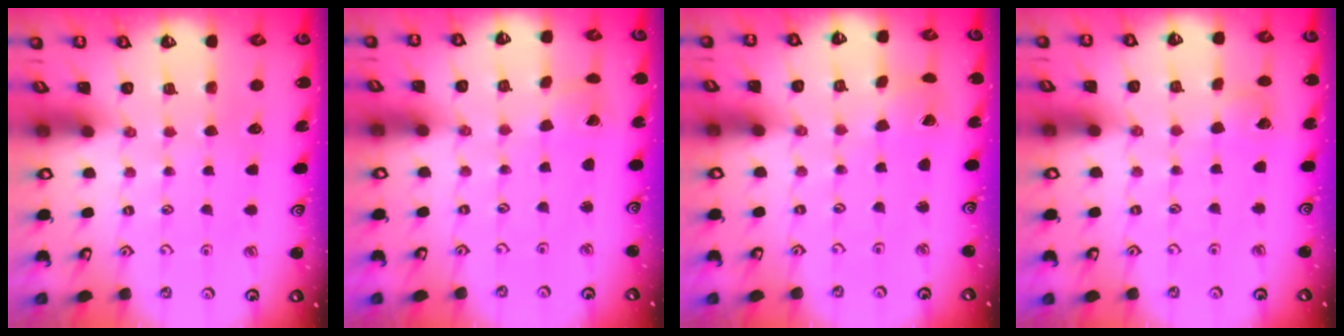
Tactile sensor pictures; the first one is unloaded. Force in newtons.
{"total": 1.8, "press": 1.8, "slide": 0.1}
{"total": 1.2, "press": 1.2, "slide": 0.2}
{"total": 2.5, "press": 2.5, "slide": 0.3}